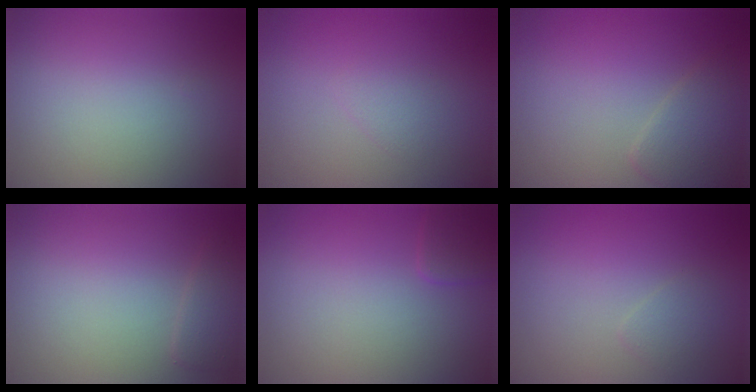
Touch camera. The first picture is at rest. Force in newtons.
{"total": 1.0, "press": 1.0, "slide": 0.0}
{"total": 2.5, "press": 2.5, "slide": 0.0}
{"total": 1.5, "press": 1.4, "slide": 0.1}
{"total": 1.3, "press": 1.3, "slide": 0.1}
{"total": 1.0, "press": 1.0, "slide": 0.0}